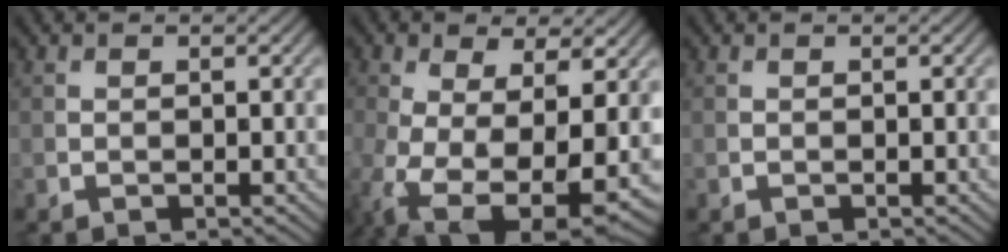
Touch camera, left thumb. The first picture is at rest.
{"total": 13.7, "force": [-3.9, 7.1, 11.1], "torque": [-0.246, -0.056, -0.042]}
{"total": 0.0}